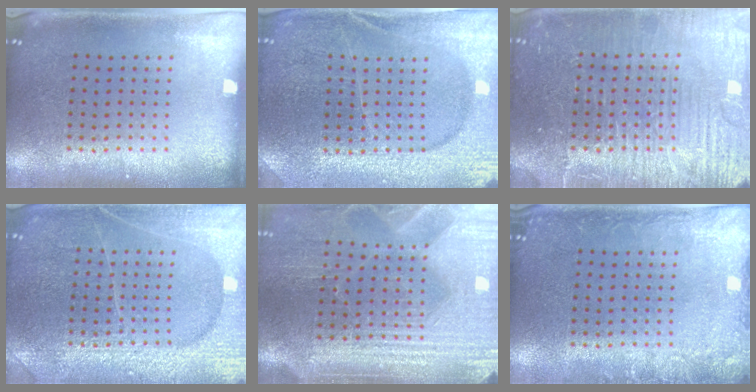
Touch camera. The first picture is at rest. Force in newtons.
{"total": 4.2, "press": 4.0, "slide": 1.2}
{"total": 7.3, "press": 7.2, "slide": 1.0}
{"total": 6.7, "press": 6.6, "slide": 0.9}
{"total": 4.6, "press": 4.1, "slide": 2.2}
{"total": 2.2, "press": 2.1, "slide": 0.2}